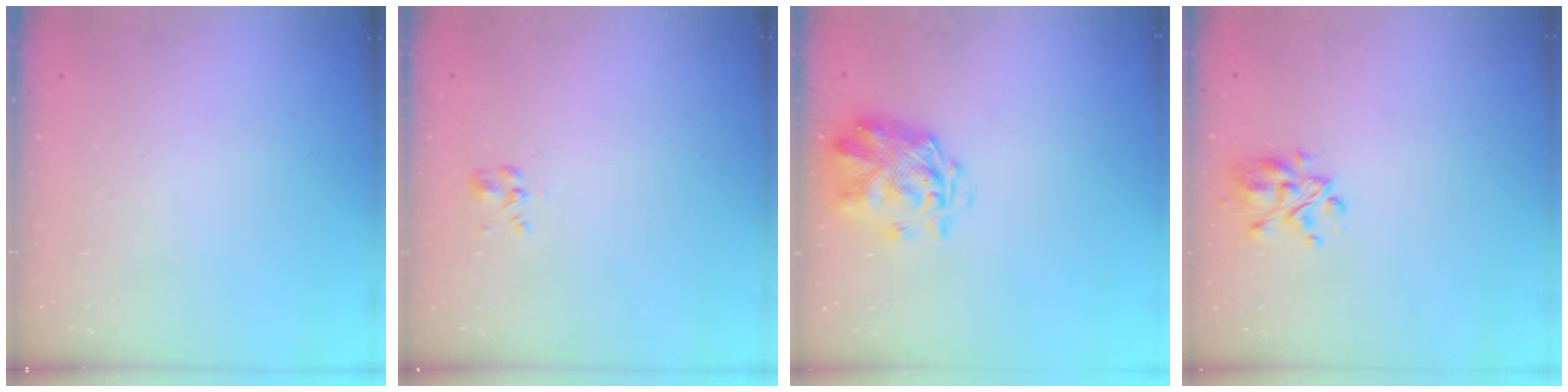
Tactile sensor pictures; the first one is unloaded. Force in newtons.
{"total": 2.0, "press": 1.8, "slide": 0.9}
{"total": 3.3, "press": 2.9, "slide": 1.6}
{"total": 6.3, "press": 5.9, "slide": 2.3}